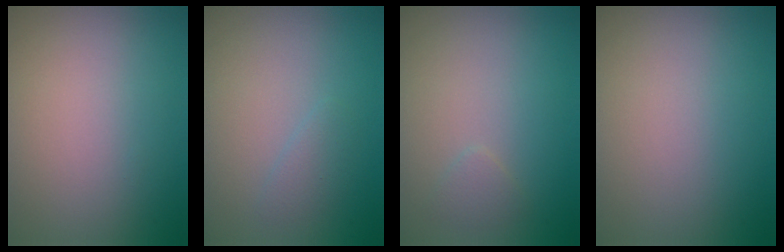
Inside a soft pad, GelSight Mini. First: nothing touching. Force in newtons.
{"total": 1.1, "press": 1.1, "slide": 0.1}
{"total": 0.9, "press": 0.9, "slide": 0.0}
{"total": 0.0}